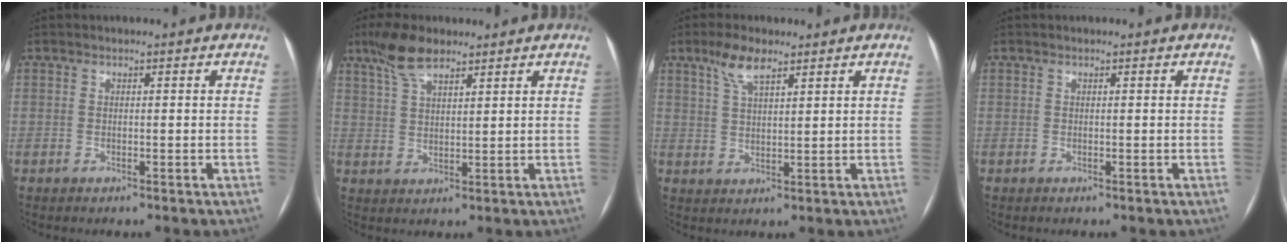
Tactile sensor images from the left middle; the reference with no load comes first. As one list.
[{"total": 6.2, "force": [4.6, 1.7, 3.8], "torque": [-0.084, 0.015, 0.092]}, {"total": 5.0, "force": [3.4, 1.3, 3.5], "torque": [-0.075, 0.010, 0.068]}, {"total": 0.0}]